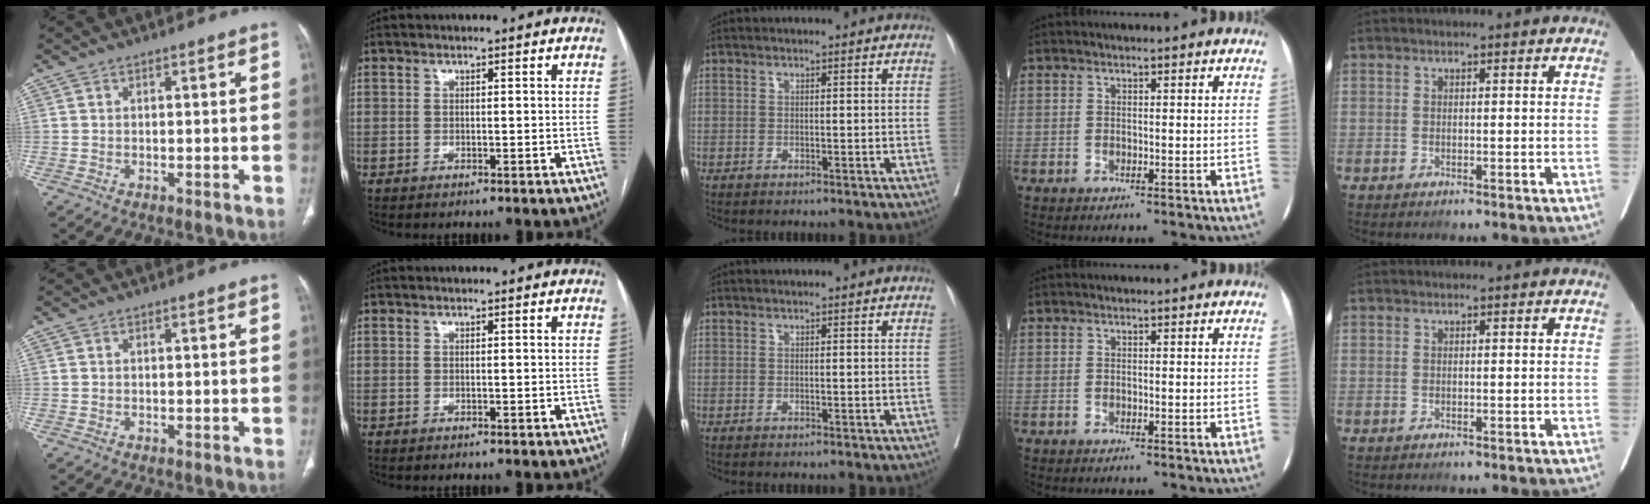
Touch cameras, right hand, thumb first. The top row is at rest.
{}